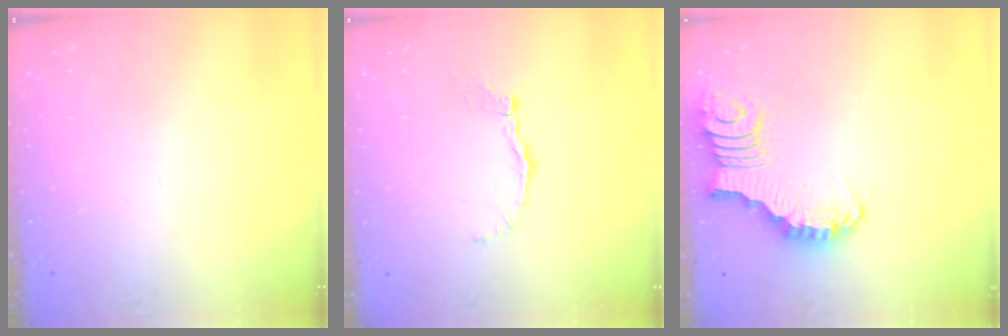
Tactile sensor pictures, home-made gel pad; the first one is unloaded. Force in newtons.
{"total": 3.3, "press": 3.3, "slide": 0.1}
{"total": 2.9, "press": 2.9, "slide": 0.1}